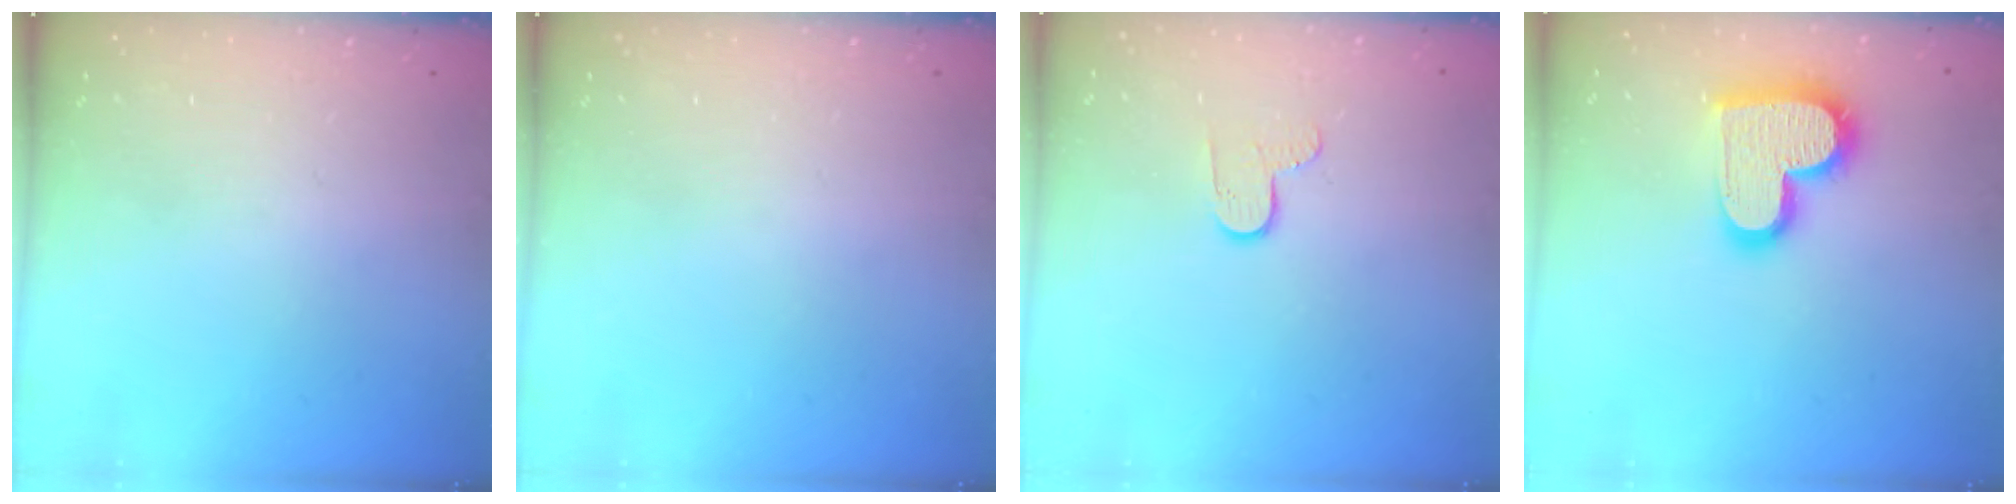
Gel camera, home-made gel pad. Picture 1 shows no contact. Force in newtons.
{"total": 0.0}
{"total": 5.9, "press": 5.9, "slide": 0.6}
{"total": 18.4, "press": 18.4, "slide": 1.0}